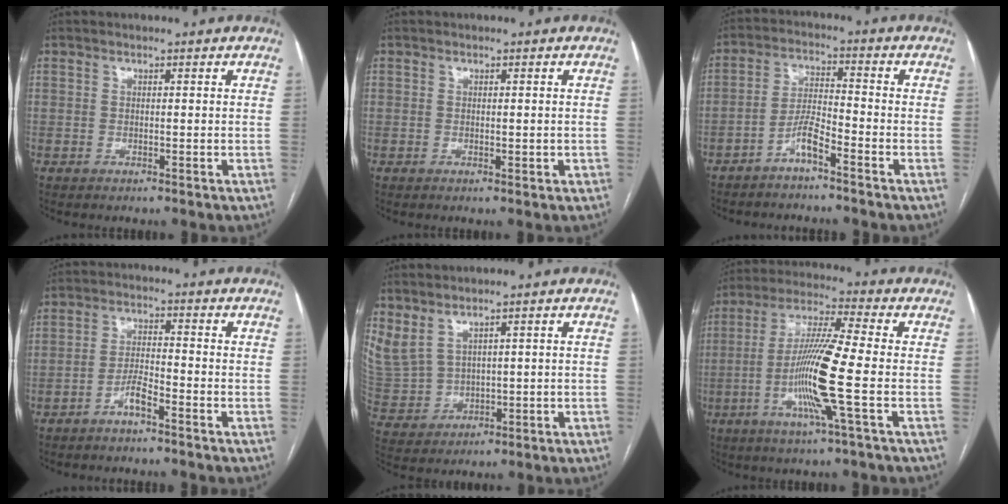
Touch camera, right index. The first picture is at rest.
{"total": 1.1, "force": [-0.2, 0.6, 0.9], "torque": [-0.011, 0.000, 0.002]}
{"total": 4.7, "force": [-3.4, 0.4, 3.2], "torque": [-0.070, 0.006, -0.070]}
{"total": 3.4, "force": [-2.4, 0.3, 2.3], "torque": [-0.046, 0.005, -0.047]}
{"total": 10.7, "force": [5.6, 7.2, 5.6], "torque": [-0.167, 0.011, 0.148]}
{"total": 12.3, "force": [-2.9, -1.0, 11.9], "torque": [-0.233, -0.009, -0.064]}